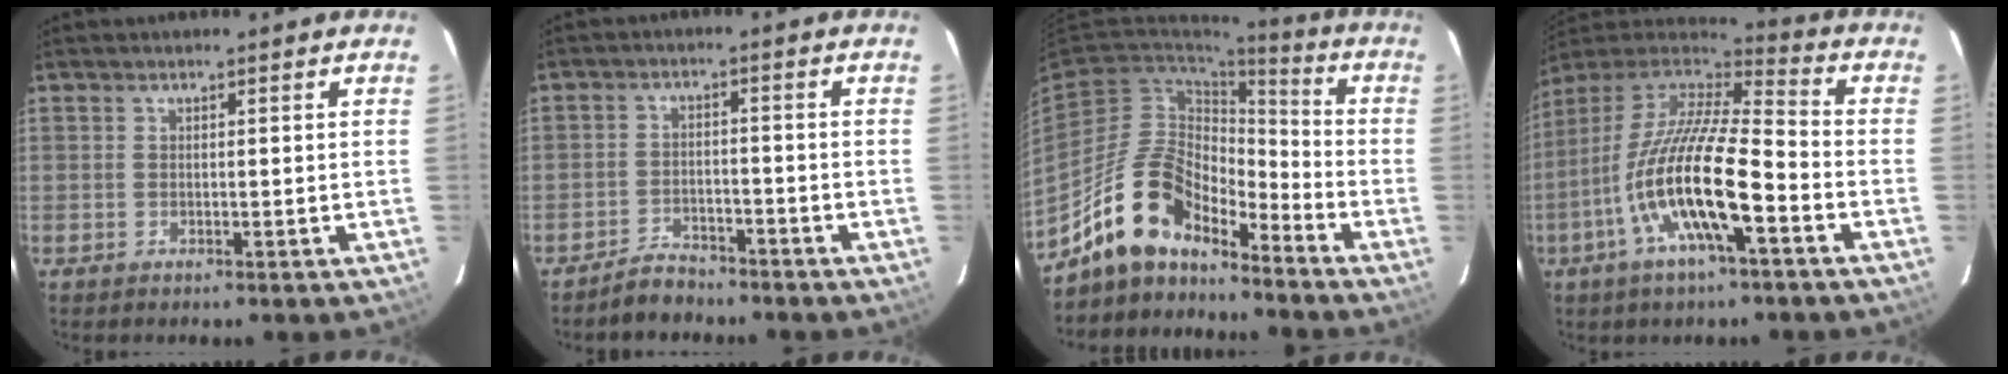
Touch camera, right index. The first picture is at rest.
{"total": 4.4, "force": [-3.9, 1.9, 0.7], "torque": [-0.030, 0.010, -0.066]}
{"total": 14.1, "force": [-11.5, 5.6, 6.0], "torque": [-0.122, 0.021, -0.212]}
{"total": 19.3, "force": [-7.2, 4.5, 17.4], "torque": [-0.322, -0.025, -0.143]}